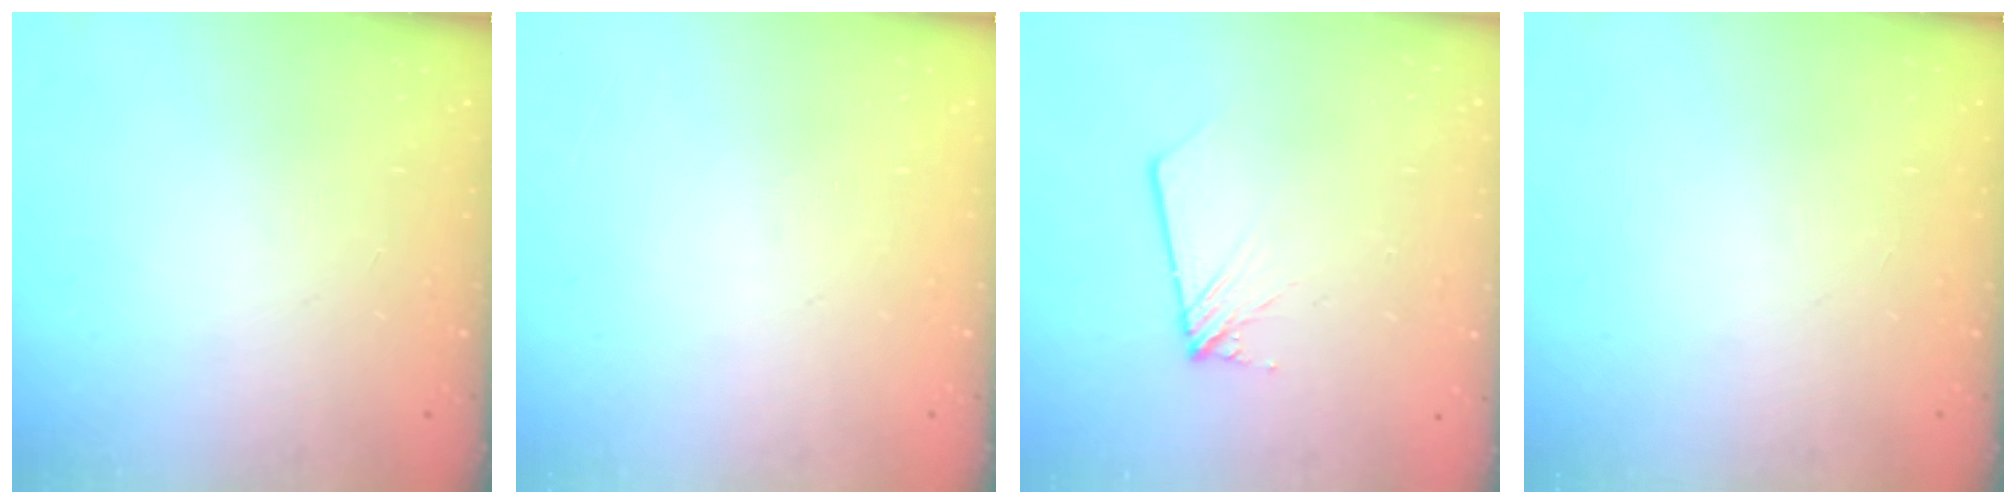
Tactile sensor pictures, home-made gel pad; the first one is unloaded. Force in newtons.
{"total": 0.0}
{"total": 2.1, "press": 2.1, "slide": 0.2}
{"total": 0.0}